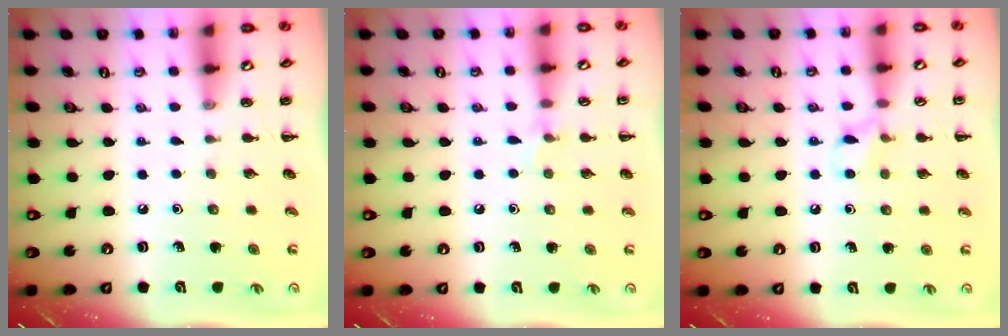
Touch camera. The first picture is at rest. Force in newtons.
{"total": 5.0, "press": 4.7, "slide": 1.7}
{"total": 6.0, "press": 5.7, "slide": 1.6}